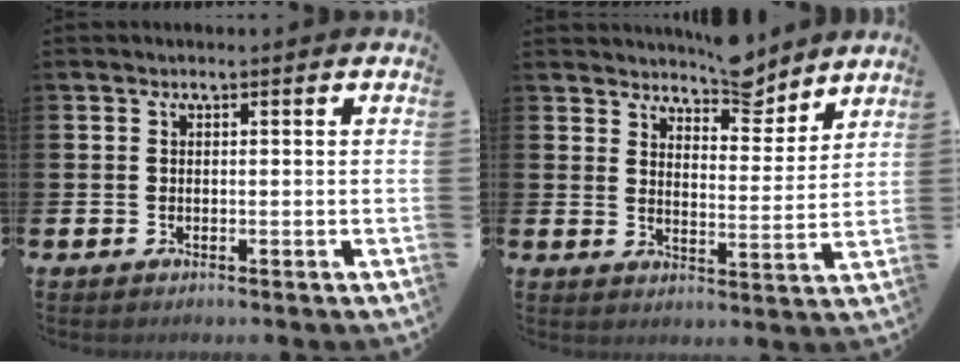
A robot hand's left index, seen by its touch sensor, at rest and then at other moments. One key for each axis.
{"total": 7.1, "fx": 6.8, "fy": 1.6, "fz": 0.9, "tx": -0.020, "ty": -0.044, "tz": 0.125}